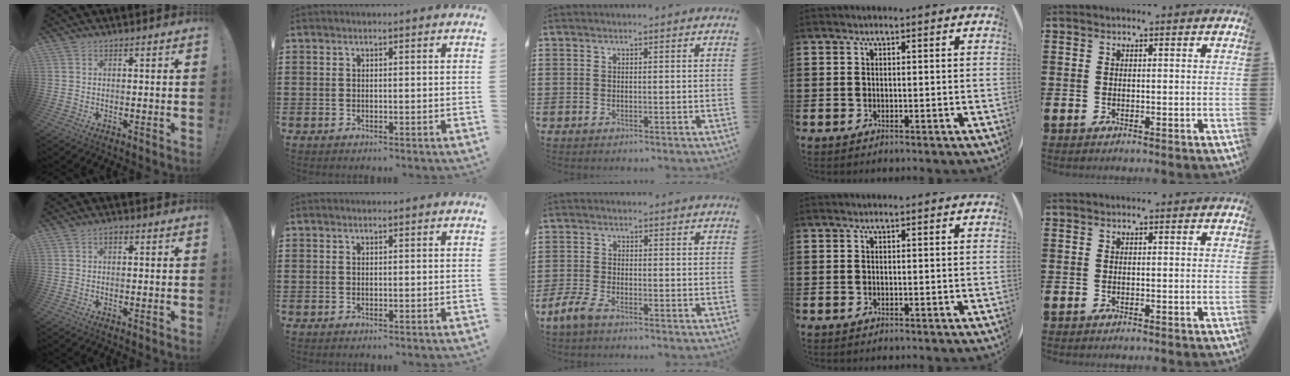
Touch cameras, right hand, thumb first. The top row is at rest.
{"thumb": {"total": 1.2, "force": [0.2, 0.7, 0.9], "torque": [-0.016, 0.004, 0.002]}, "middle": {"total": 3.8, "force": [-2.8, 1.1, 2.2], "torque": [-0.066, -0.003, -0.063]}}